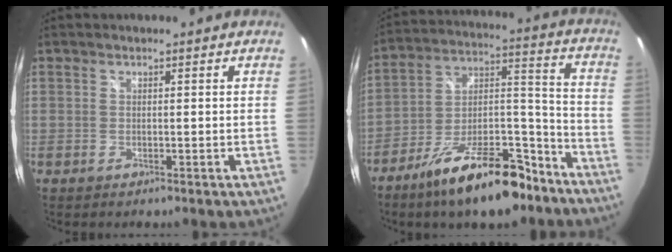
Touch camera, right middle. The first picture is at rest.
{"total": 19.4, "force": [-13.3, 7.1, 12.2], "torque": [-0.199, 0.021, -0.206]}